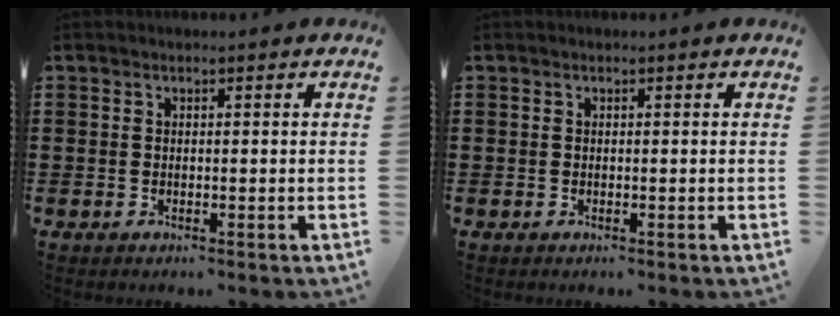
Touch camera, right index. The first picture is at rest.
{"total": 0.0}